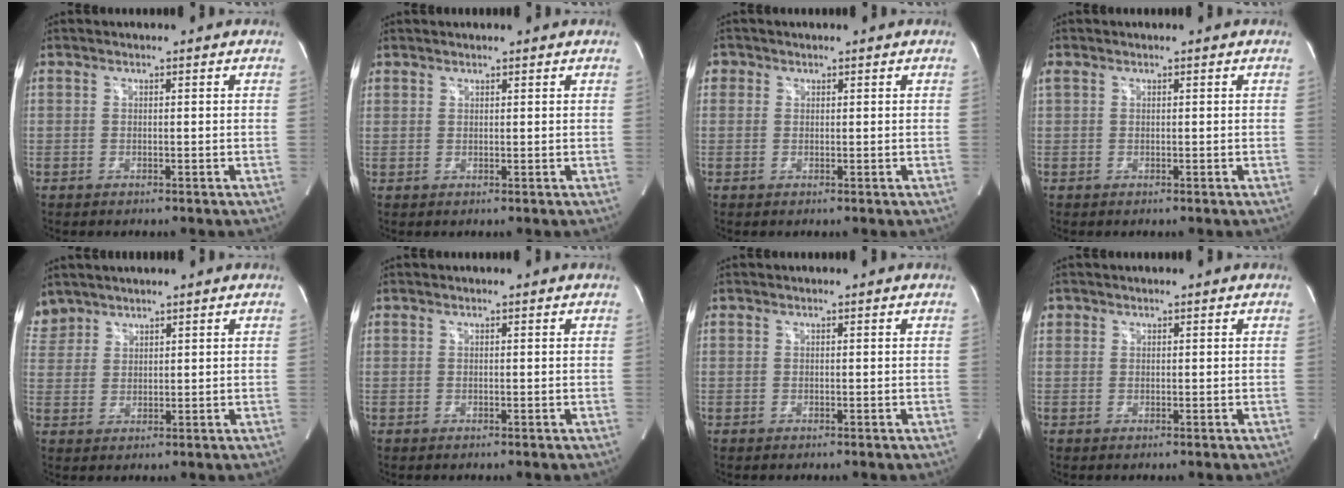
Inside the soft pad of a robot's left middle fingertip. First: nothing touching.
{"total": 1.0, "force": [0.8, 0.7, -0.1], "torque": [0.008, 0.004, 0.010]}
{"total": 1.3, "force": [0.5, 1.2, 0.1], "torque": [0.008, 0.004, 0.004]}
{"total": 0.9, "force": [0.5, 0.5, 0.5], "torque": [-0.024, 0.022, 0.014]}
{"total": 4.6, "force": [4.0, 2.2, 0.0], "torque": [-0.002, 0.015, 0.089]}
{"total": 0.0}
{"total": 0.0}
{"total": 0.7, "force": [0.3, 0.6, 0.1], "torque": [0.006, 0.005, 0.005]}